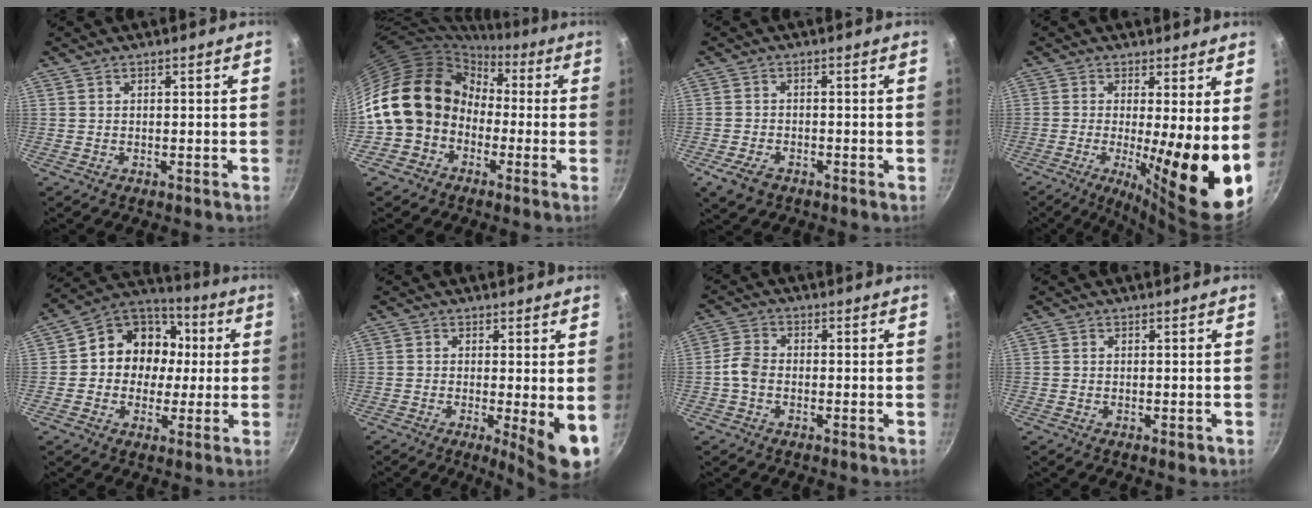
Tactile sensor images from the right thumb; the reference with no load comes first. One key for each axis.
{"total": 15.6, "fx": -1.9, "fy": 13.2, "fz": 8.1, "tx": -0.108, "ty": 0.057, "tz": -0.046}
{"total": 4.7, "fx": -2.7, "fy": 2.7, "fz": 2.7, "tx": -0.062, "ty": 0.009, "tz": -0.051}
{"total": 14.9, "fx": -0.8, "fy": 3.2, "fz": 14.6, "tx": -0.207, "ty": -0.034, "tz": -0.008}
{"total": 14.3, "fx": 0.7, "fy": 12.5, "fz": 6.9, "tx": -0.065, "ty": 0.033, "tz": -0.007}
{"total": 7.5, "fx": -1.2, "fy": 1.5, "fz": 7.2, "tx": -0.096, "ty": -0.013, "tz": -0.012}
{"total": 3.8, "fx": -1.3, "fy": 2.6, "fz": 2.4, "tx": -0.053, "ty": 0.018, "tz": -0.036}
{"total": 1.3, "fx": -0.6, "fy": 0.7, "fz": 0.9, "tx": -0.013, "ty": 0.001, "tz": -0.009}